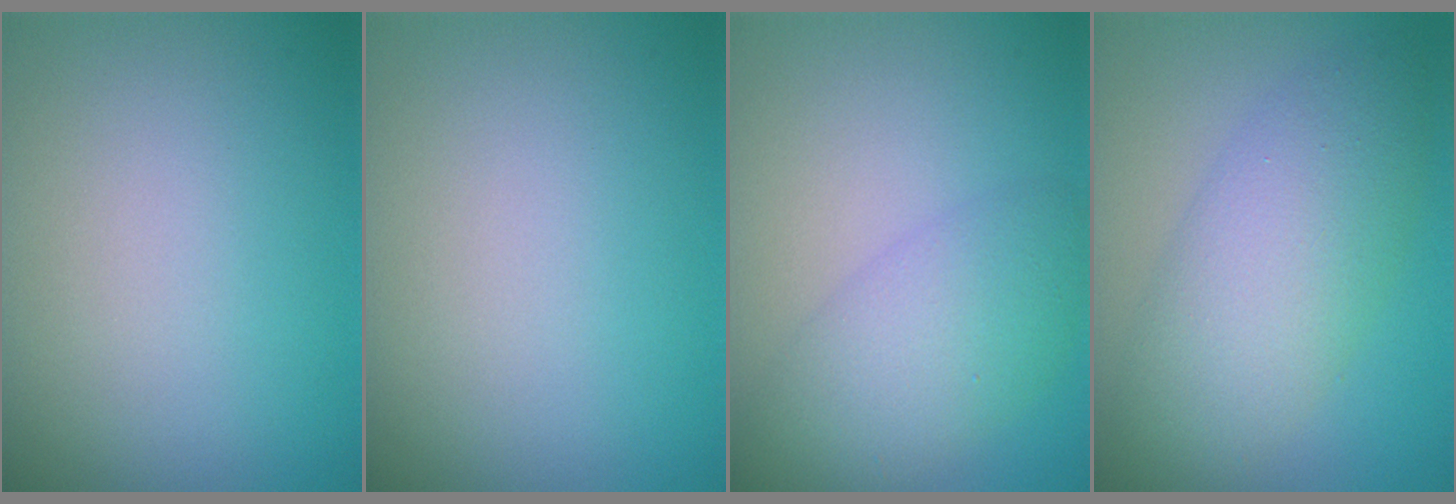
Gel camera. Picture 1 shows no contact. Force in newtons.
{"total": 0.0}
{"total": 4.6, "press": 4.5, "slide": 0.1}
{"total": 6.3, "press": 6.3, "slide": 0.2}